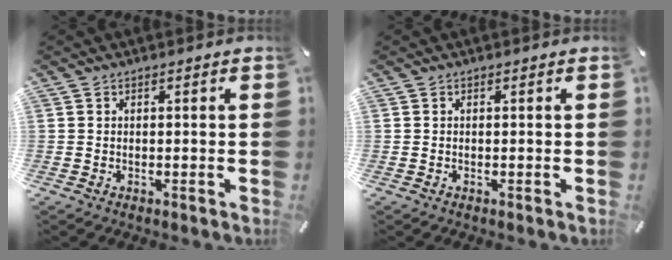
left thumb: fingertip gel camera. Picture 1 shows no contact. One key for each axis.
{"total": 0.0}